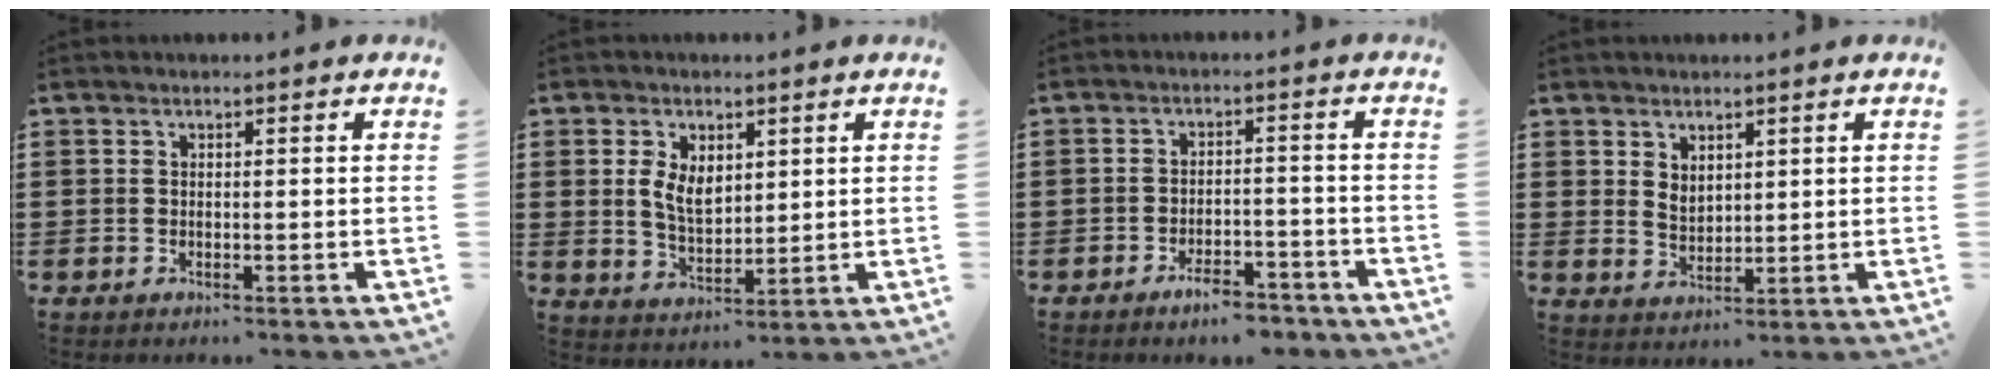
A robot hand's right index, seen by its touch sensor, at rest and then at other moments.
{"total": 5.2, "force": [1.5, 3.2, 3.9], "torque": [-0.084, 0.009, 0.026]}
{"total": 4.5, "force": [-4.0, 1.1, 1.9], "torque": [-0.029, 0.011, -0.074]}
{"total": 2.8, "force": [1.9, 1.7, 1.0], "torque": [-0.026, 0.006, 0.037]}